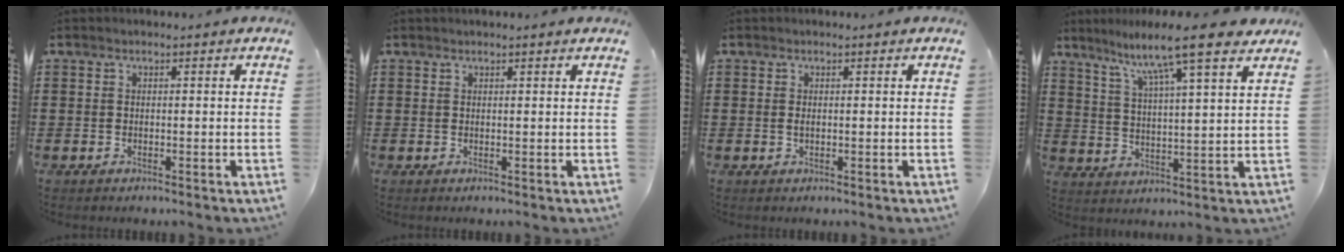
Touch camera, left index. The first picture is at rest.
{"total": 0.6, "force": [0.6, 0.0, 0.2], "torque": [-0.005, 0.000, 0.012]}
{"total": 0.7, "force": [0.1, 0.3, 0.6], "torque": [-0.014, 0.000, 0.003]}
{"total": 9.7, "force": [7.7, 0.5, 5.9], "torque": [-0.123, -0.037, 0.125]}